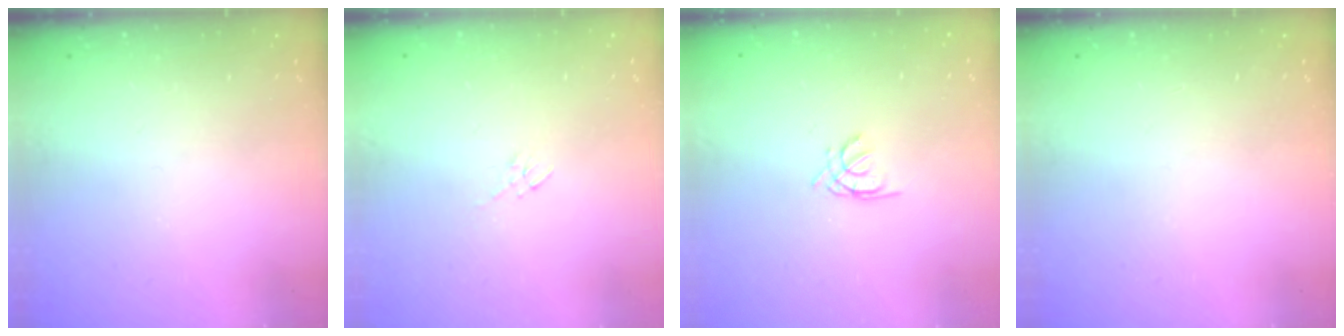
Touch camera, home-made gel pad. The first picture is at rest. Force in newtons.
{"total": 2.7, "press": 2.5, "slide": 0.9}
{"total": 1.3, "press": 1.2, "slide": 0.4}
{"total": 0.0}